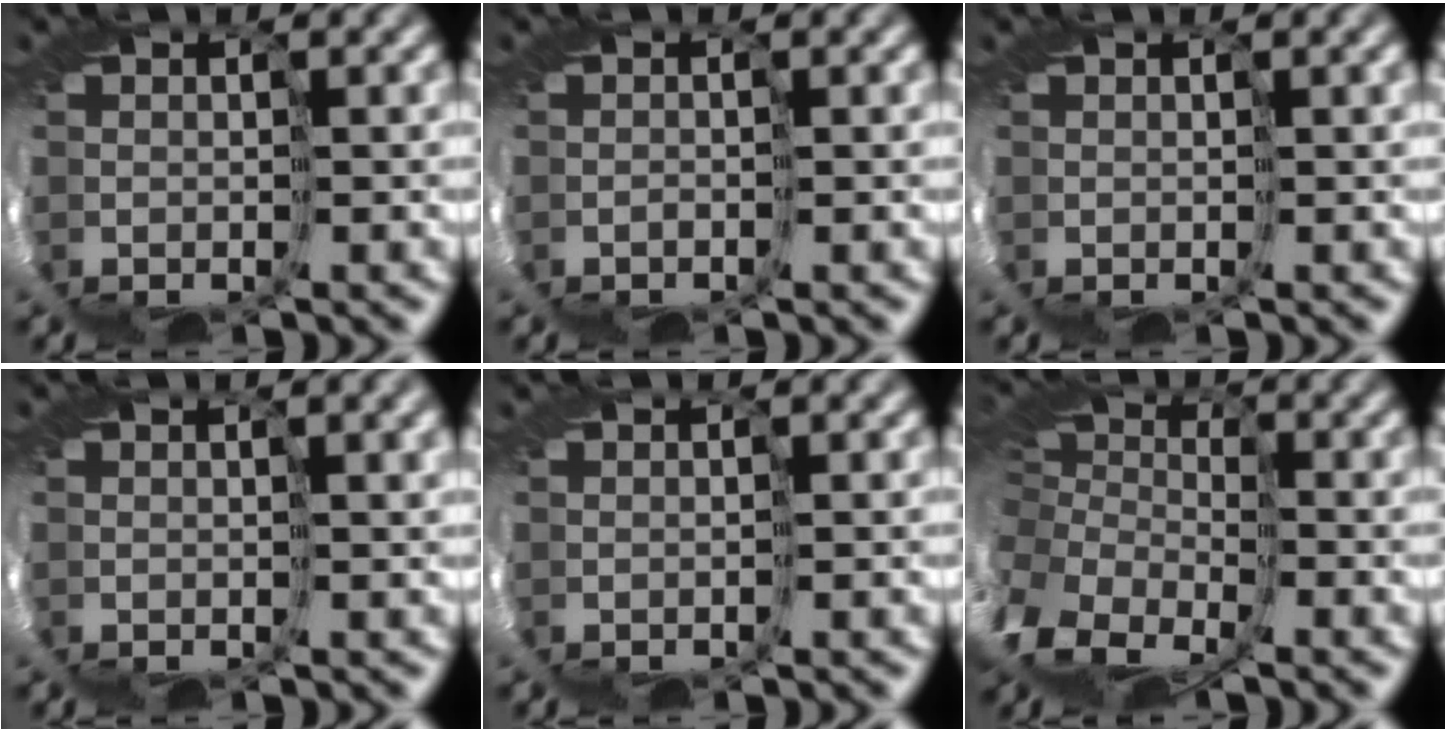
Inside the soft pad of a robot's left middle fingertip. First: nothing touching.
{"total": 0.6, "force": [-0.2, -0.3, -0.4], "torque": [0.002, -0.001, -0.011]}
{"total": 0.7, "force": [0.4, 0.0, 0.6], "torque": [-0.012, 0.002, 0.002]}
{"total": 3.2, "force": [1.4, 0.9, 2.7], "torque": [-0.049, 0.007, 0.021]}
{"total": 0.7, "force": [0.1, -0.5, -0.5], "torque": [0.009, -0.001, -0.003]}
{"total": 10.5, "force": [-3.6, 7.9, 6.0], "torque": [-0.172, -0.014, -0.044]}